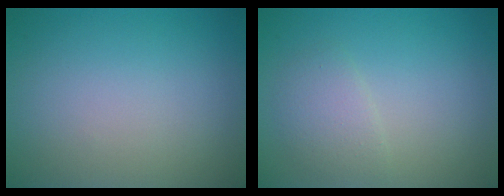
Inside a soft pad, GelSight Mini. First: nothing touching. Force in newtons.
{"total": 2.0, "press": 2.0, "slide": 0.1}